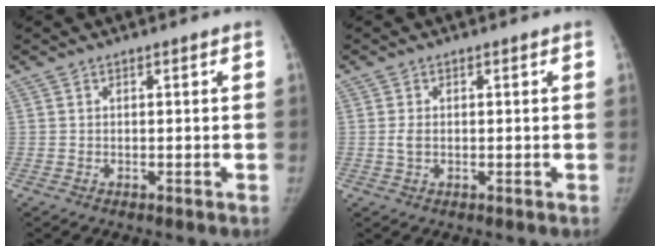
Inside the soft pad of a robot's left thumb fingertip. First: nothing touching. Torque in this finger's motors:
{"motor_torque": [-0.10, -0.05, 0.28, 0.05, -0.02]}